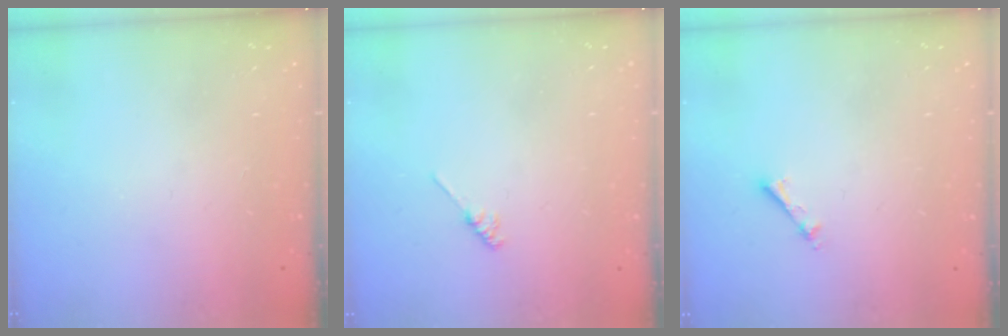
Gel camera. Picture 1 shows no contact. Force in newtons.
{"total": 1.8, "press": 1.7, "slide": 0.4}
{"total": 2.7, "press": 2.7, "slide": 0.3}